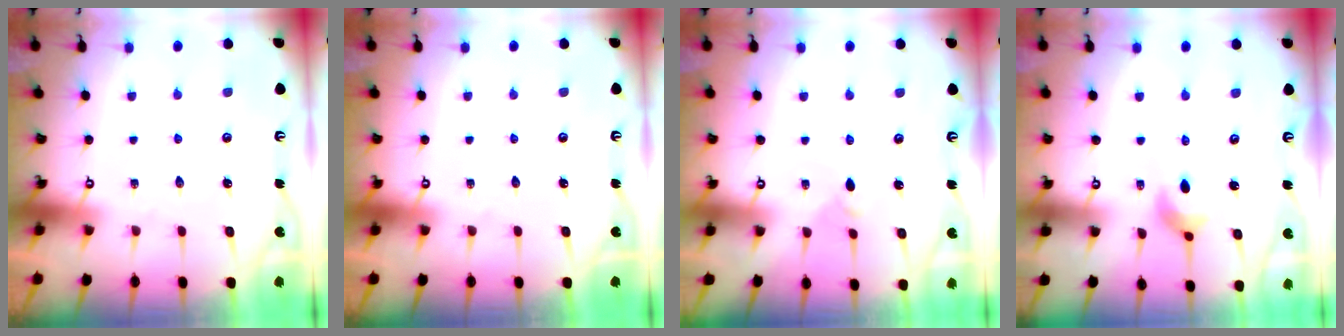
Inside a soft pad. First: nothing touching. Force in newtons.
{"total": 0.0}
{"total": 2.3, "press": 2.3, "slide": 0.5}
{"total": 6.3, "press": 6.2, "slide": 1.4}